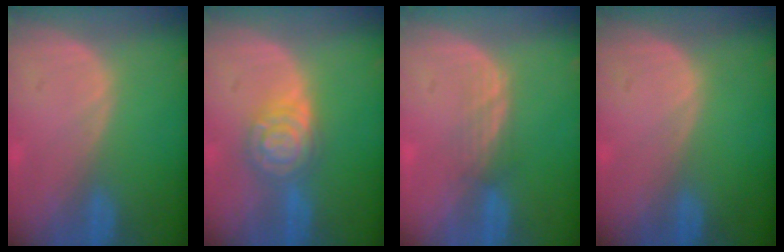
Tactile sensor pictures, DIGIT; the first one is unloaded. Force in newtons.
{"total": 6.3, "press": 6.3, "slide": 0.5}
{"total": 2.5, "press": 2.3, "slide": 0.9}
{"total": 0.0}